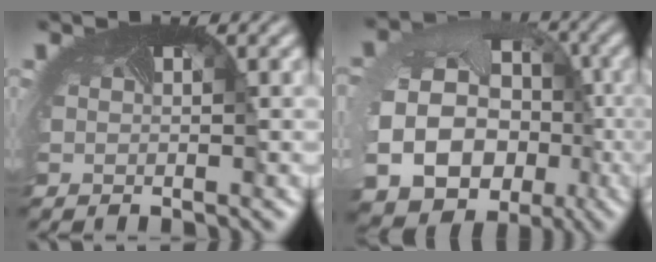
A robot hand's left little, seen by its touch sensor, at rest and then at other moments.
{"total": 20.5, "force": [-4.8, 18.0, 8.5], "torque": [-0.200, -0.059, -0.077]}